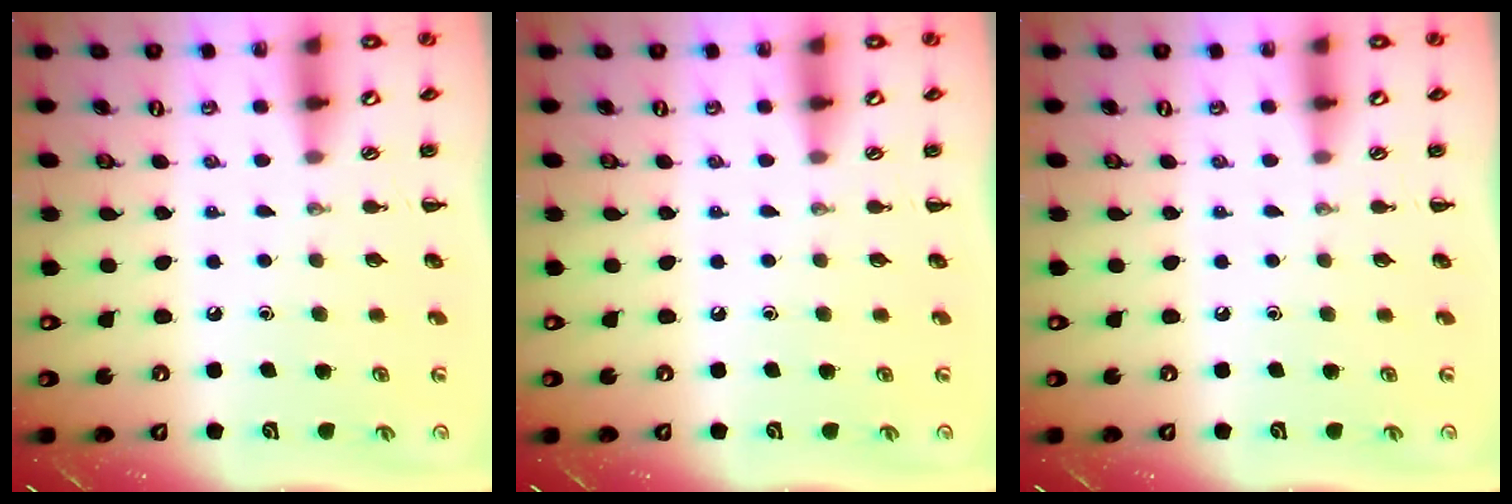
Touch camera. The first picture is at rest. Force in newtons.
{"total": 0.0}
{"total": 0.0}